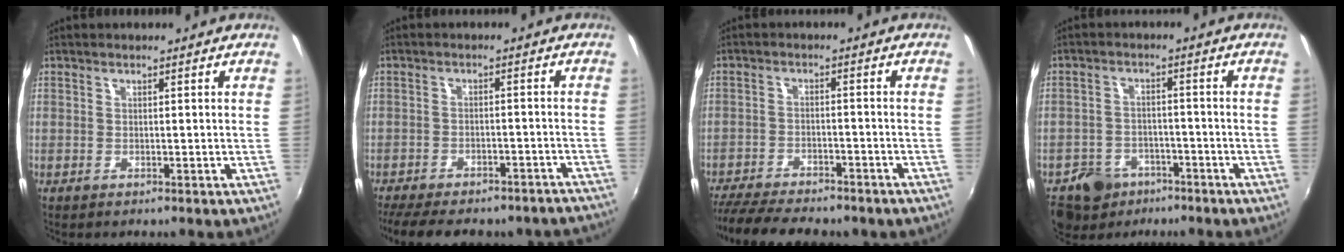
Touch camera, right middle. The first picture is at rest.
{"total": 18.4, "force": [-16.0, 5.6, 7.2], "torque": [-0.155, -0.005, -0.201]}
{"total": 14.8, "force": [-12.4, 4.3, 6.9], "torque": [-0.152, -0.035, -0.187]}
{"total": 8.7, "force": [-5.8, 6.0, 2.2], "torque": [-0.068, 0.015, -0.087]}